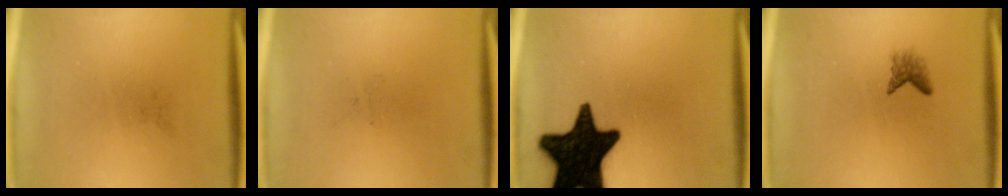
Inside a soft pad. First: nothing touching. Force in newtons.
{"total": 0.0}
{"total": 19.6}
{"total": 1.6}